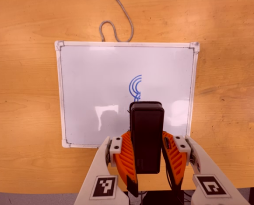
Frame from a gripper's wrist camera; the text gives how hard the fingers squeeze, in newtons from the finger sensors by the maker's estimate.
{"total": 7.4, "left": 5.8, "right": 9.0}